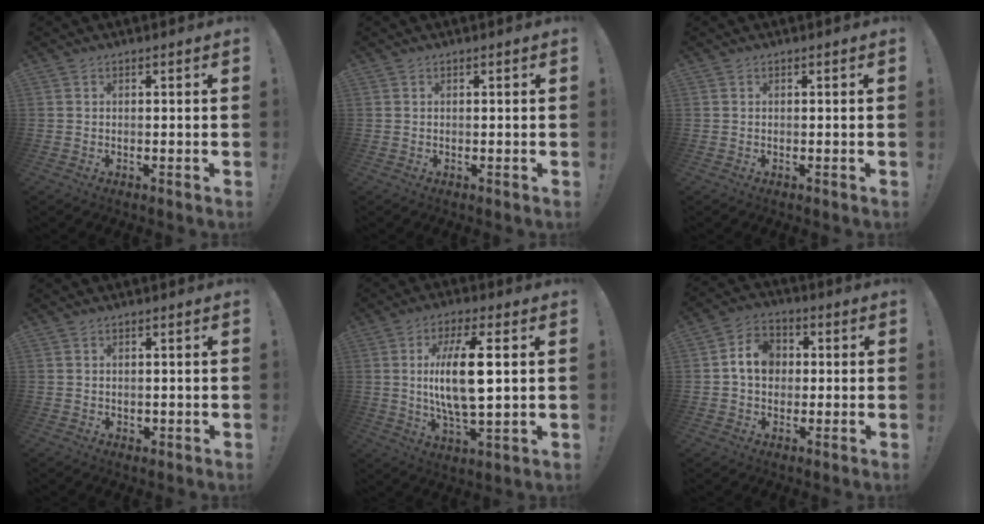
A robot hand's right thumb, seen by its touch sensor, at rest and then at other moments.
{"total": 0.0}
{"total": 0.0}
{"total": 0.9, "force": [0.3, 0.8, 0.1], "torque": [0.002, 0.000, 0.004]}
{"total": 14.7, "force": [1.6, 4.4, 14.0], "torque": [-0.272, -0.015, 0.012]}
{"total": 9.2, "force": [1.1, 7.5, 5.2], "torque": [-0.078, 0.015, 0.025]}